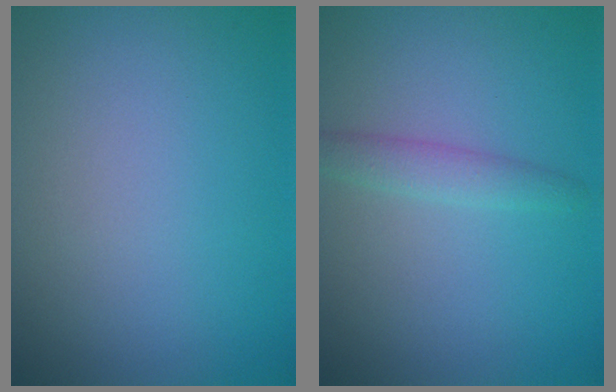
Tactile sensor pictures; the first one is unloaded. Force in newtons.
{"total": 1.8, "press": 1.8, "slide": 0.1}